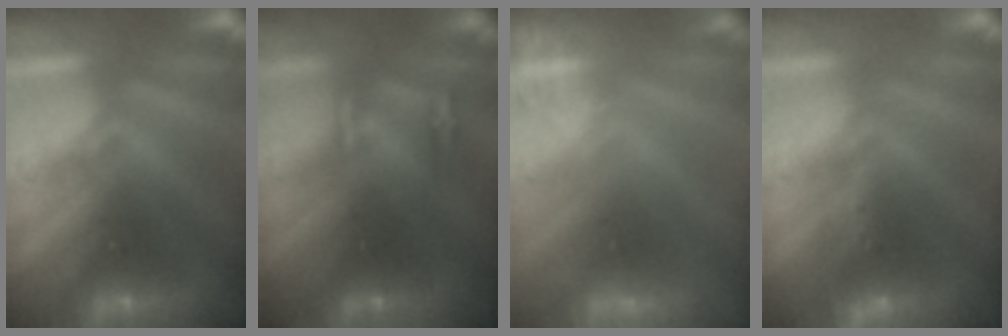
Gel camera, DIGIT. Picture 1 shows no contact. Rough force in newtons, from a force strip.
{"total": 3.1}
{"total": 2.4}
{"total": 1.2}